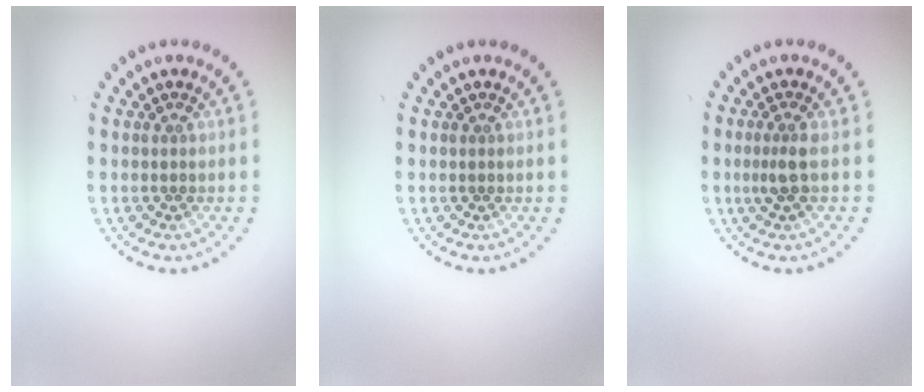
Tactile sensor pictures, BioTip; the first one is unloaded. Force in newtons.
{"total": 0.0}
{"total": 1.7, "press": 1.3, "slide": 1.1}